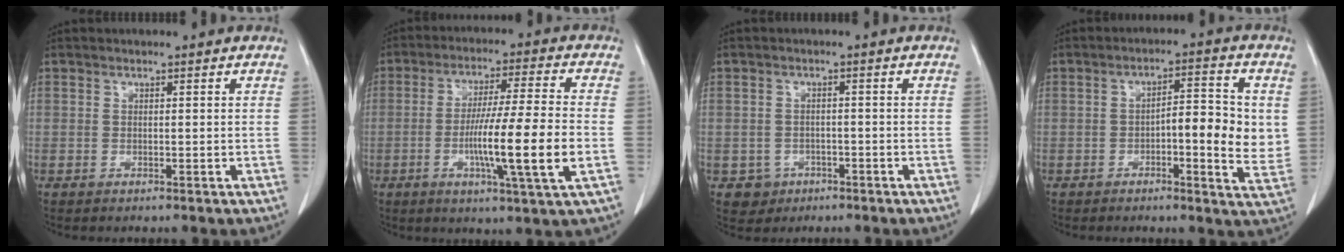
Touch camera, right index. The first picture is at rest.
{"total": 13.5, "force": [-3.1, -0.7, 13.1], "torque": [-0.232, -0.013, -0.058]}
{"total": 3.4, "force": [-1.5, 3.0, 0.1], "torque": [0.004, 0.013, -0.019]}
{"total": 9.1, "force": [0.0, 2.4, 8.8], "torque": [-0.115, 0.009, -0.003]}